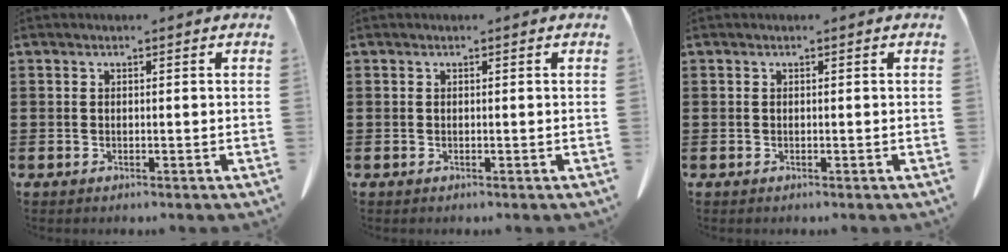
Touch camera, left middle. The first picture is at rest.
{"total": 0.0}
{"total": 0.0}